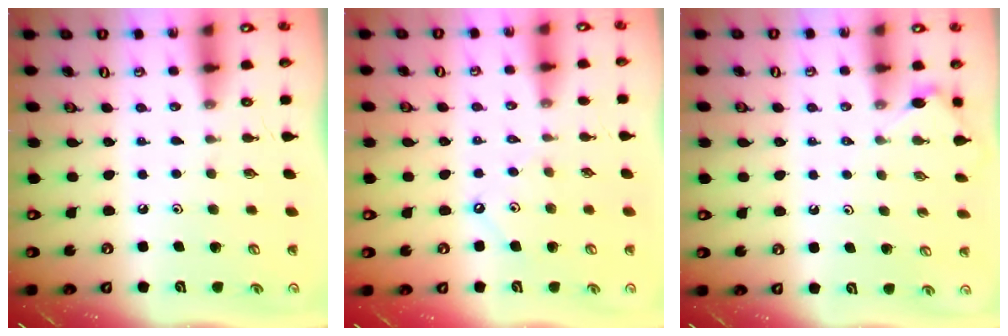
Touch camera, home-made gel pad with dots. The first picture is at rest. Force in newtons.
{"total": 2.6, "press": 2.6, "slide": 0.4}
{"total": 2.9, "press": 2.8, "slide": 0.5}